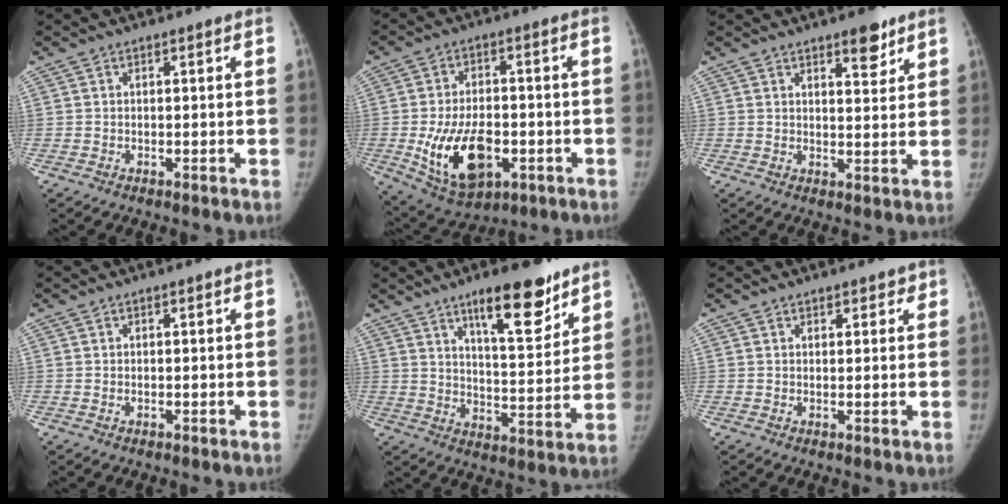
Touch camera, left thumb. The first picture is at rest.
{"total": 14.5, "force": [-3.9, 8.5, 11.2], "torque": [-0.178, 0.009, -0.049]}
{"total": 5.5, "force": [3.7, 2.1, 3.5], "torque": [-0.029, -0.023, 0.051]}
{"total": 0.0}
{"total": 15.7, "force": [10.4, 4.6, 10.8], "torque": [-0.132, -0.069, 0.170]}
{"total": 2.1, "force": [1.6, 1.3, 0.7], "torque": [0.015, -0.008, 0.016]}